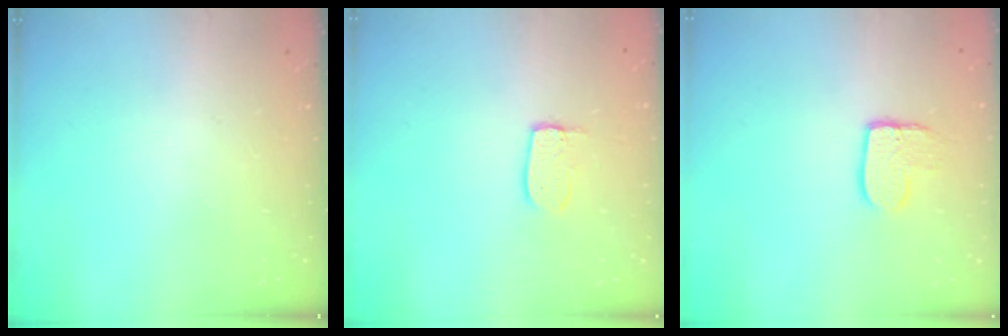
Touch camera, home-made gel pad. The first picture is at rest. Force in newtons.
{"total": 5.5, "press": 5.5, "slide": 0.4}
{"total": 8.4, "press": 8.4, "slide": 0.6}